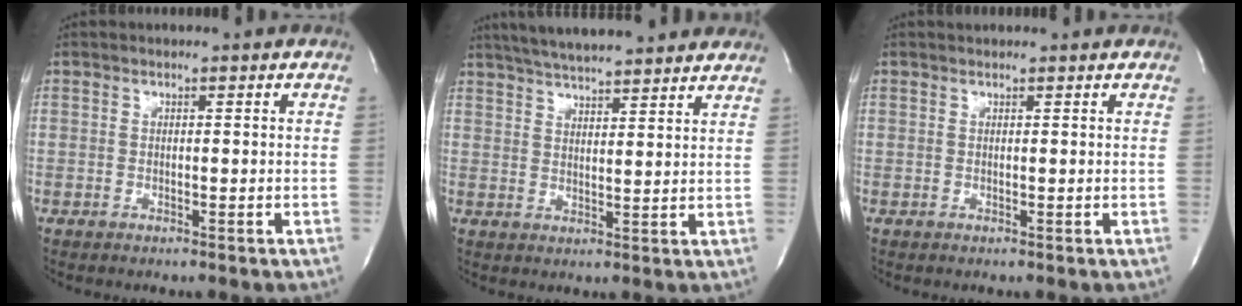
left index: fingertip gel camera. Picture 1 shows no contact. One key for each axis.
{"total": 16.1, "fx": 14.2, "fy": 2.3, "fz": 7.3, "tx": -0.119, "ty": 0.029, "tz": 0.197}
{"total": 0.9, "fx": 0.9, "fy": 0.2, "fz": 0.1, "tx": -0.008, "ty": 0.010, "tz": 0.013}